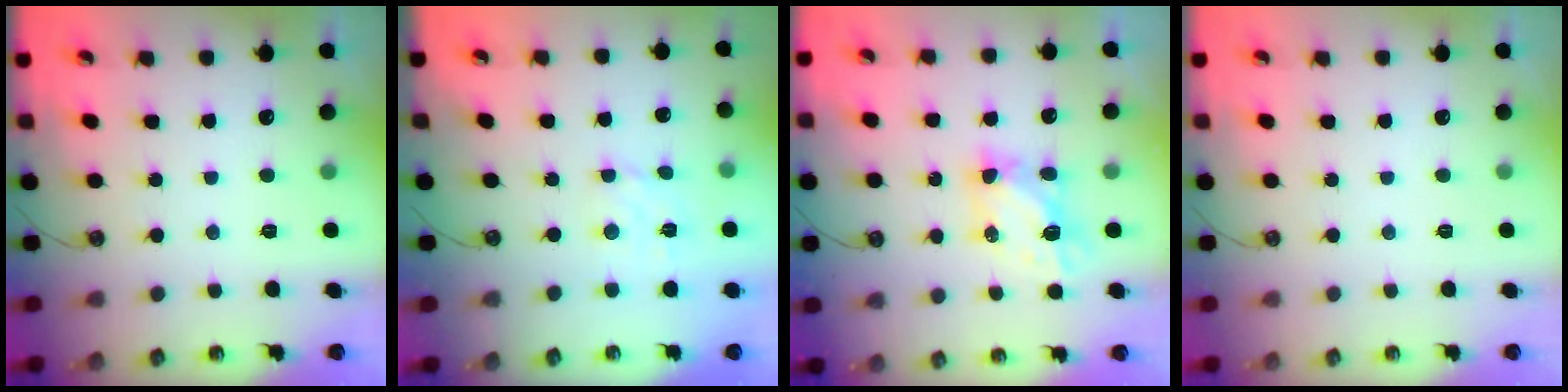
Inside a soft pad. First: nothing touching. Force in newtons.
{"total": 2.9, "press": 2.9, "slide": 0.4}
{"total": 5.8, "press": 5.8, "slide": 0.5}
{"total": 0.0}